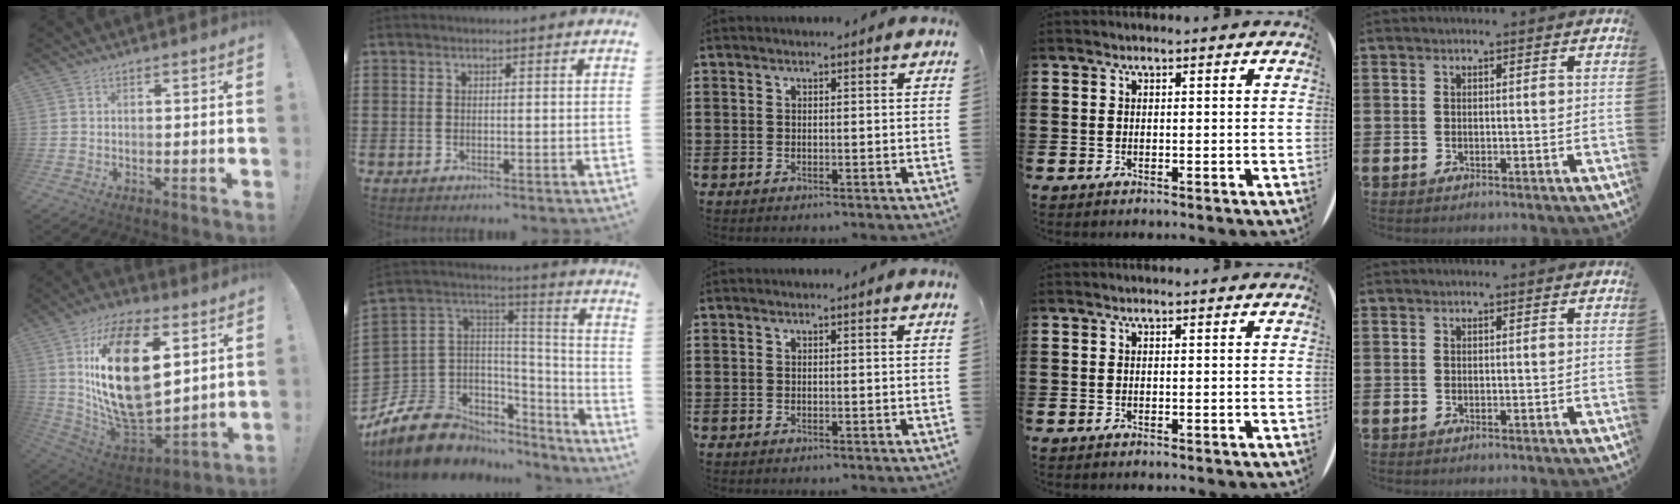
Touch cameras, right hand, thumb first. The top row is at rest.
{"thumb": {"total": 27.2, "force": [7.3, 14.7, 21.7], "torque": [-0.439, -0.036, 0.130]}, "index": {"total": 12.3, "force": [-8.2, 8.1, 4.3], "torque": [-0.123, 0.017, -0.151]}}